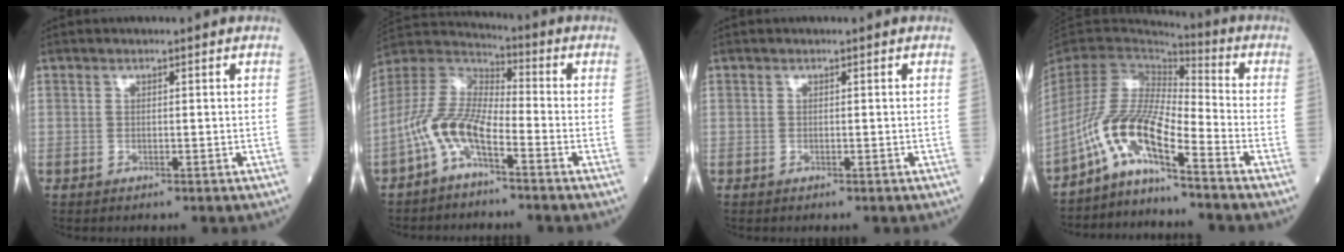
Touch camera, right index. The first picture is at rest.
{"total": 9.5, "force": [-4.9, 3.0, 7.5], "torque": [-0.175, 0.014, -0.106]}
{"total": 0.0}
{"total": 10.5, "force": [-6.9, 0.9, 7.8], "torque": [-0.168, 0.004, -0.134]}